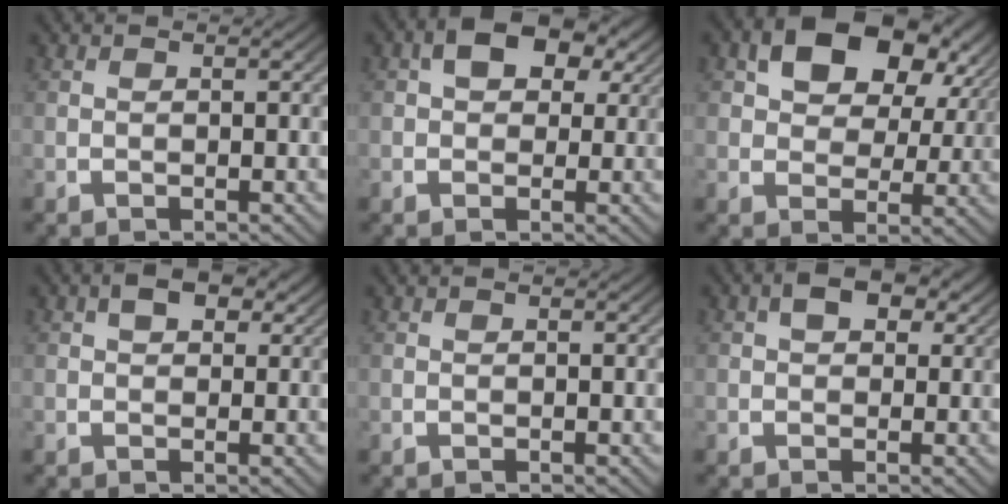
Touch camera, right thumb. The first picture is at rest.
{"total": 5.0, "force": [2.2, 3.0, 3.3], "torque": [-0.051, 0.008, 0.030]}
{"total": 8.3, "force": [3.3, 4.9, 5.8], "torque": [-0.104, -0.004, 0.060]}
{"total": 2.5, "force": [1.3, 1.5, 1.6], "torque": [-0.021, 0.001, 0.019]}
{"total": 0.0}
{"total": 3.0, "force": [1.3, 1.9, 1.9], "torque": [-0.026, 0.002, 0.016]}